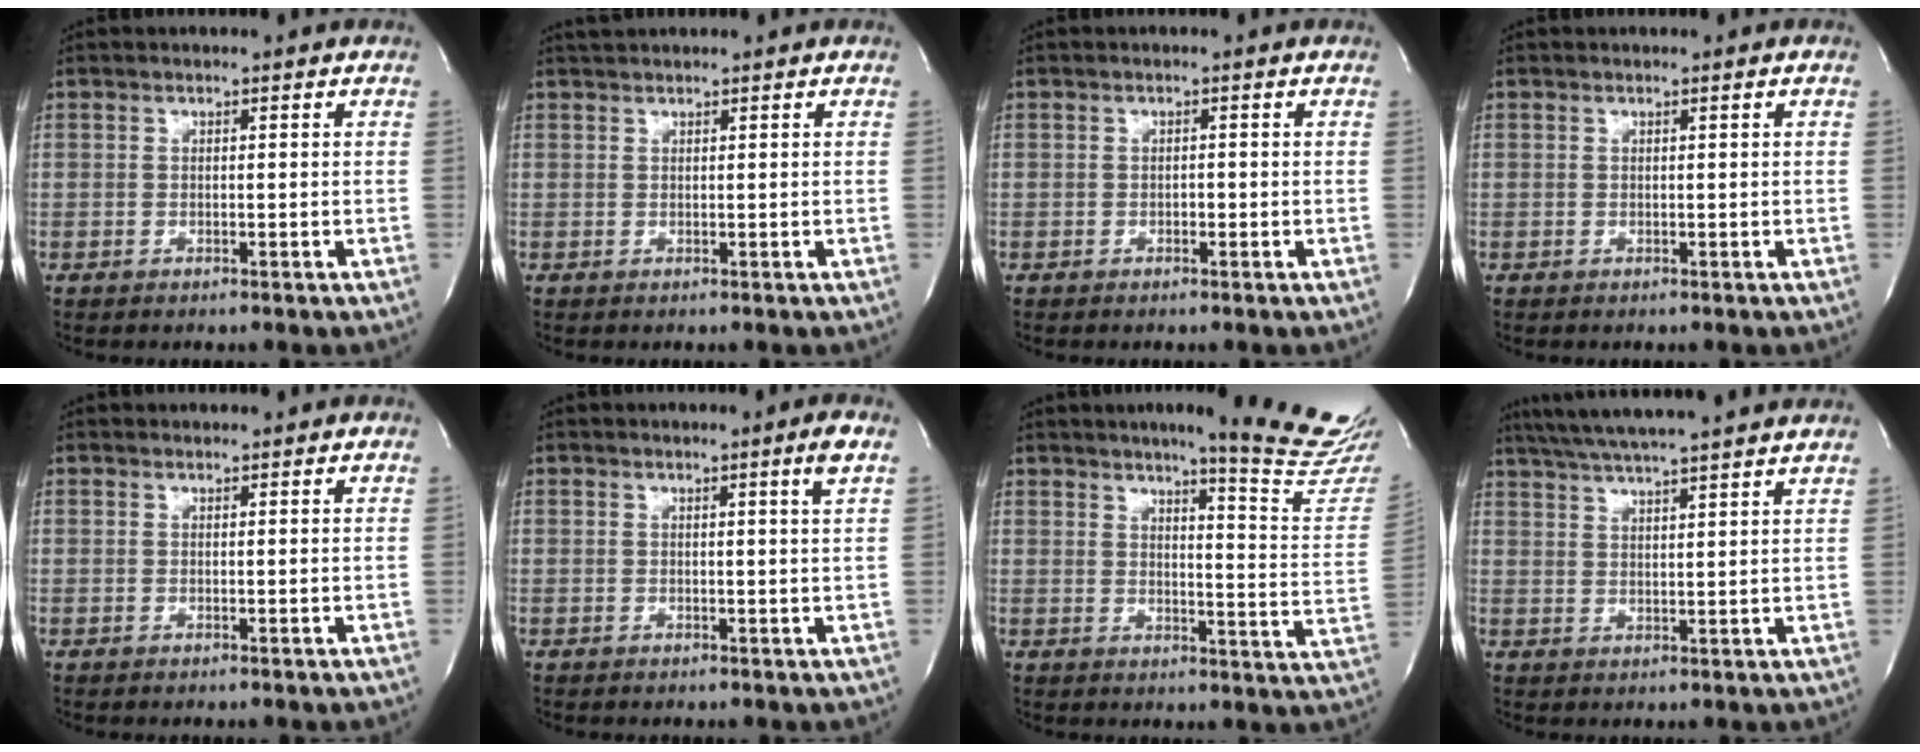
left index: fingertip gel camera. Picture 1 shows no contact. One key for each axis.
{"total": 1.7, "fx": 1.7, "fy": -0.1, "fz": 0.4, "tx": -0.006, "ty": 0.019, "tz": 0.035}
{"total": 0.6, "fx": -0.3, "fy": 0.4, "fz": 0.4, "tx": -0.003, "ty": 0.003, "tz": -0.005}
{"total": 0.0}
{"total": 1.4, "fx": 1.3, "fy": 0.2, "fz": 0.0, "tx": -0.010, "ty": 0.011, "tz": 0.021}
{"total": 1.9, "fx": 0.9, "fy": -0.7, "fz": 1.5, "tx": -0.024, "ty": -0.009, "tz": 0.016}
{"total": 16.9, "fx": 14.7, "fy": -1.0, "fz": 8.2, "tx": -0.098, "ty": -0.099, "tz": 0.166}
{"total": 18.6, "fx": 16.5, "fy": 0.0, "fz": 8.6, "tx": -0.152, "ty": 0.023, "tz": 0.229}